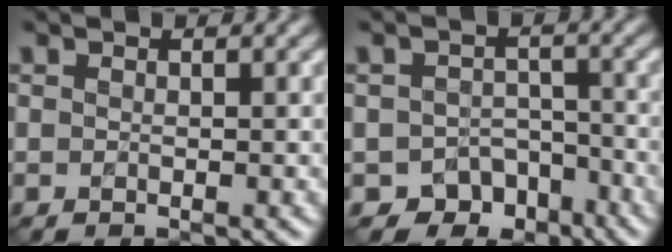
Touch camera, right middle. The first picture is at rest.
{"total": 5.5, "force": [-3.9, 3.6, 1.2], "torque": [0.003, -0.005, -0.047]}